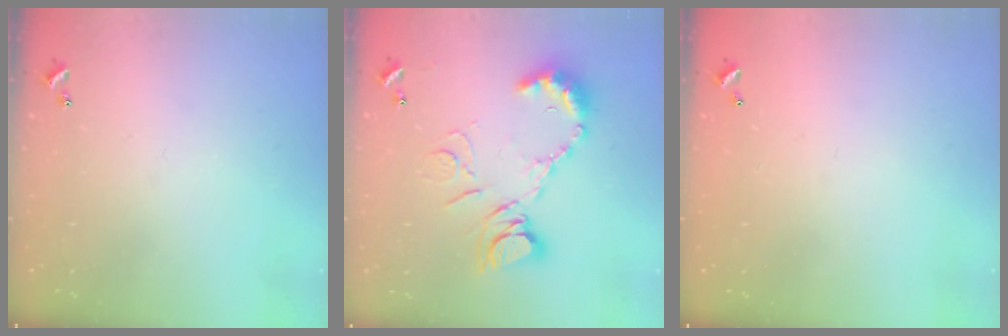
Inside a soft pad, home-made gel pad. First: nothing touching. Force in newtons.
{"total": 14.6, "press": 14.4, "slide": 1.8}
{"total": 2.8, "press": 2.8, "slide": 0.1}